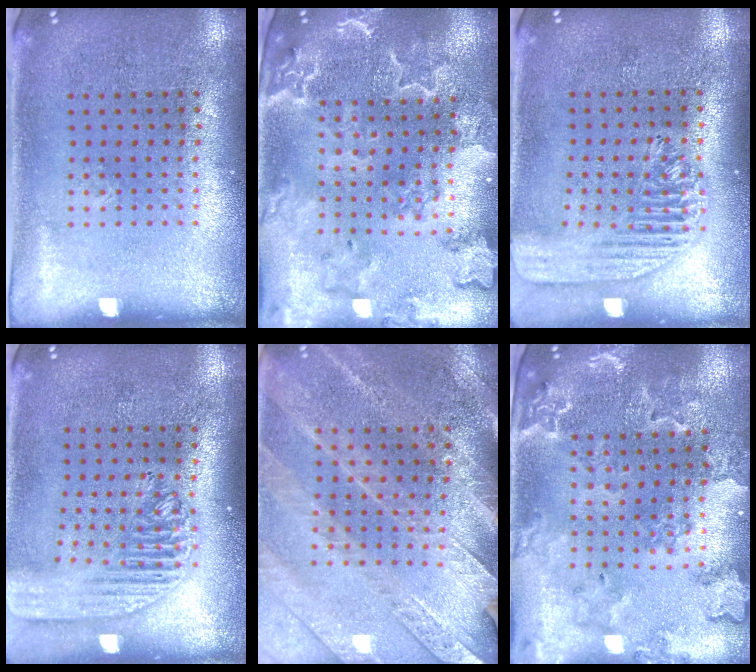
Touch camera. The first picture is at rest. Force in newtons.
{"total": 3.2, "press": 2.9, "slide": 1.3}
{"total": 1.7, "press": 1.6, "slide": 0.6}
{"total": 2.1, "press": 1.8, "slide": 1.1}
{"total": 2.8, "press": 2.7, "slide": 0.6}
{"total": 1.7, "press": 1.7, "slide": 0.3}